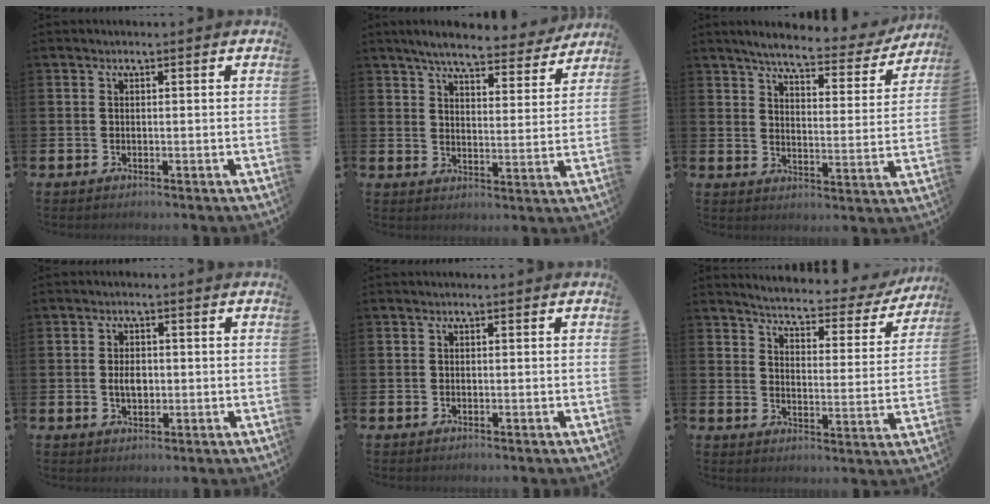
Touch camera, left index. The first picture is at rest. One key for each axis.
{"total": 6.6, "fx": 6.1, "fy": 0.9, "fz": 2.2, "tx": -0.052, "ty": -0.035, "tz": 0.103}
{"total": 5.6, "fx": 5.1, "fy": 1.0, "fz": 2.1, "tx": -0.057, "ty": -0.034, "tz": 0.081}
{"total": 2.9, "fx": 0.0, "fy": 1.9, "fz": 2.2, "tx": -0.027, "ty": 0.000, "tz": -0.005}
{"total": 0.0}
{"total": 4.0, "fx": 3.8, "fy": 0.7, "fz": 0.9, "tx": -0.035, "ty": -0.035, "tz": 0.056}